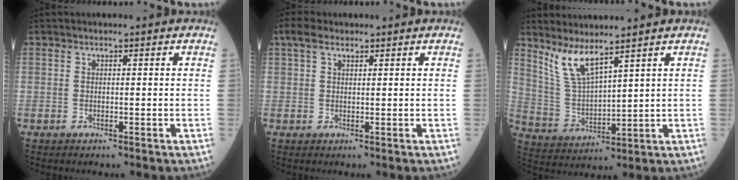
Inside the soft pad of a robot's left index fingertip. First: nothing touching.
{"total": 2.8, "force": [1.8, 1.2, 1.7], "torque": [-0.040, 0.021, 0.037]}
{"total": 6.5, "force": [5.2, 0.2, 3.9], "torque": [-0.094, -0.017, 0.119]}